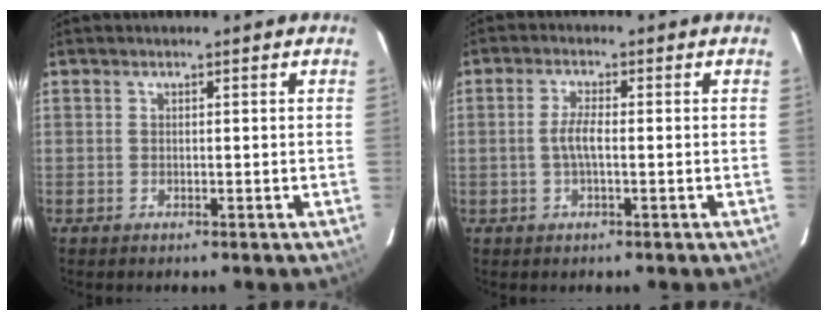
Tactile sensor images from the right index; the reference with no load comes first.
{"total": 3.2, "force": [-0.5, 0.6, 3.1], "torque": [-0.064, 0.003, -0.008]}